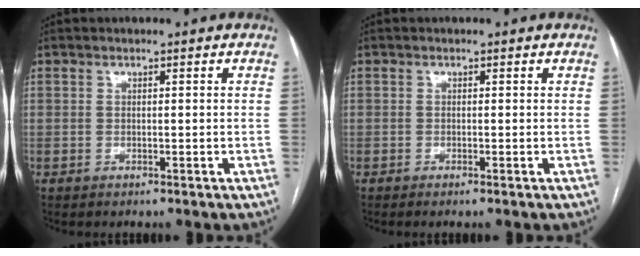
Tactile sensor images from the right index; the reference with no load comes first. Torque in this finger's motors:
{"motor_torque": [-0.03, -0.01, -0.08, 0.01]}